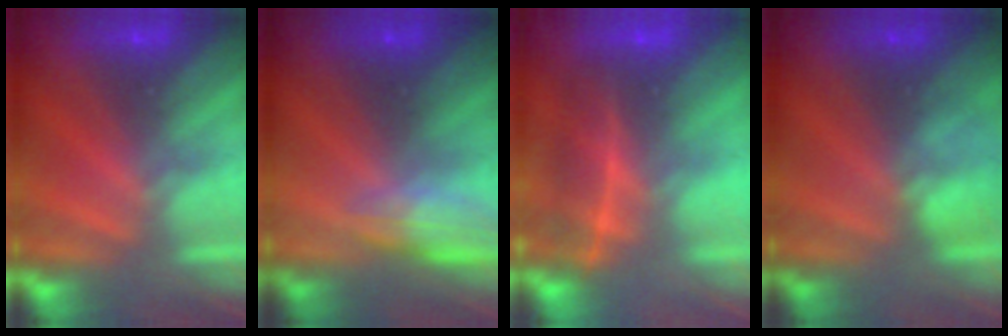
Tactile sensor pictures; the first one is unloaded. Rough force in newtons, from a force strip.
{"total": 2.8}
{"total": 2.0}
{"total": 2.4}